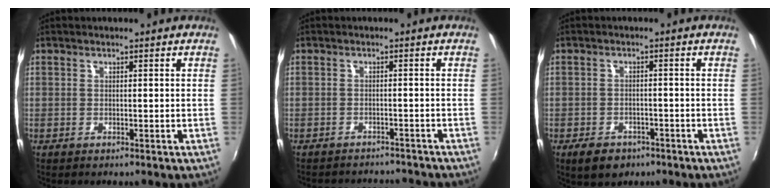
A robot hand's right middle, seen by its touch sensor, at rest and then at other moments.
{"total": 7.3, "force": [-6.7, 2.3, 1.6], "torque": [-0.044, 0.003, -0.088]}
{"total": 5.6, "force": [-3.7, 3.5, 2.5], "torque": [-0.064, -0.009, -0.053]}